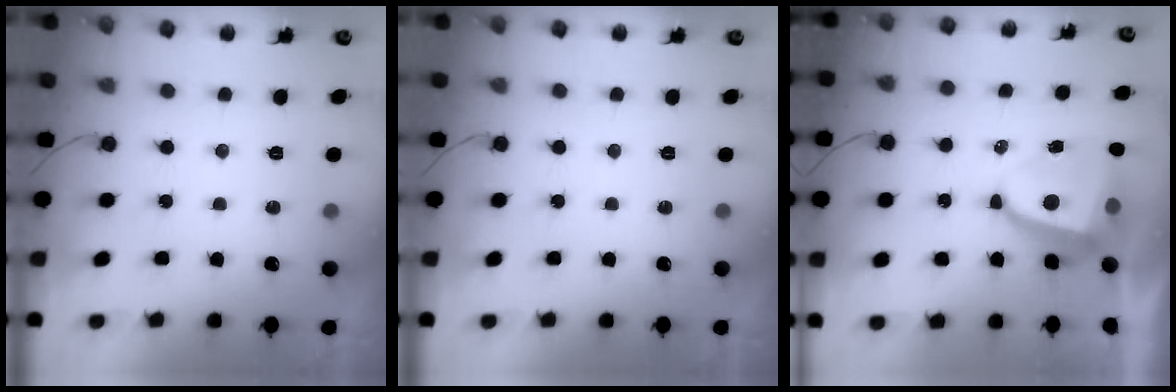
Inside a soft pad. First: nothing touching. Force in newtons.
{"total": 0.0}
{"total": 6.7, "press": 6.7, "slide": 0.9}